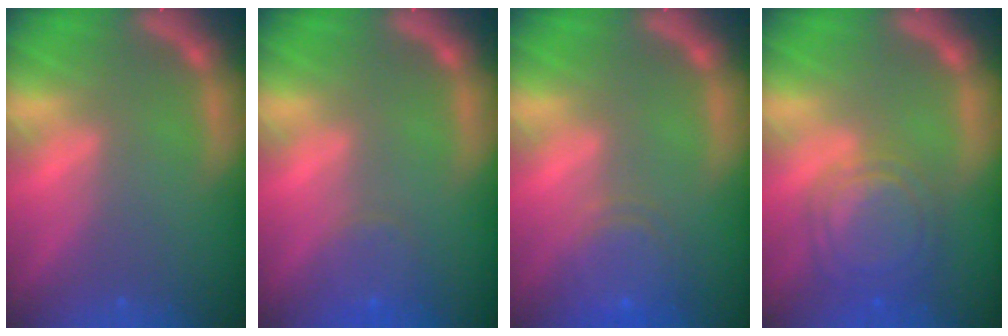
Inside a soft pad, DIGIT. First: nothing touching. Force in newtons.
{"total": 2.4}
{"total": 5.1}
{"total": 7.0}